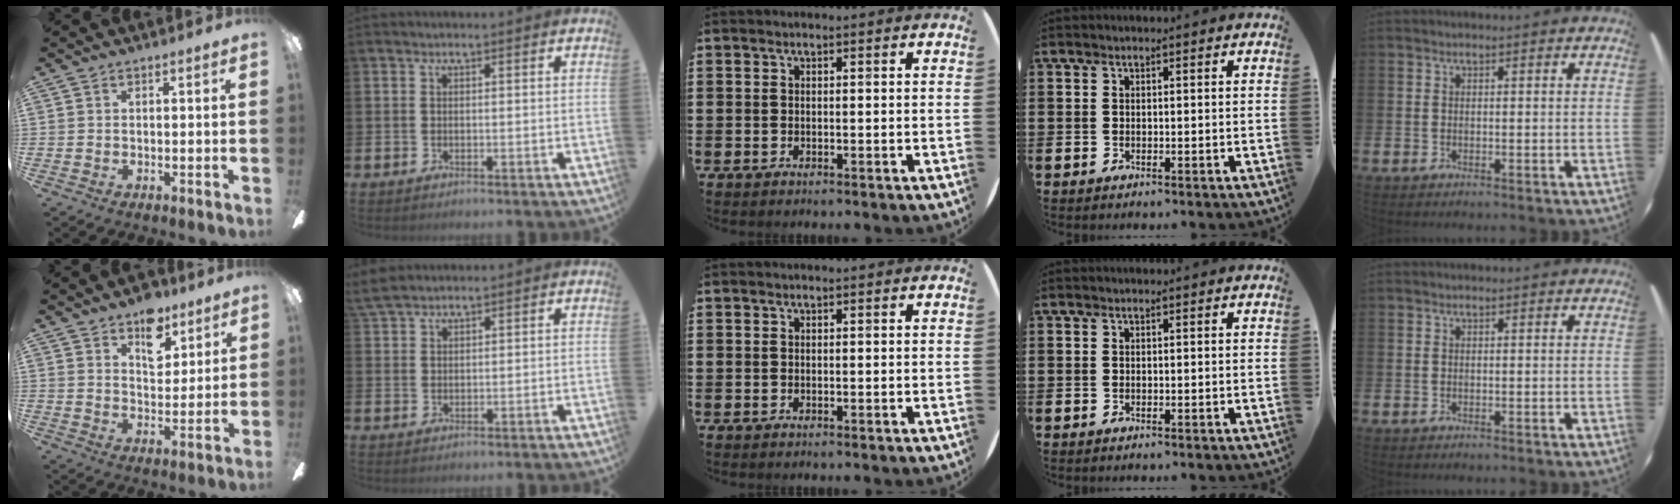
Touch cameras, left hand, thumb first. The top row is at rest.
{"thumb": {"total": 9.5, "force": [6.1, 5.4, 4.8], "torque": [-0.047, -0.029, 0.105]}, "index": {"total": 3.2, "force": [2.9, 0.9, 1.1], "torque": [-0.025, -0.005, 0.054]}}